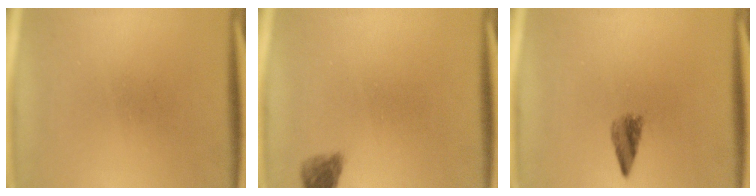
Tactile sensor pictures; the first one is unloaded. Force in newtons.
{"total": 2.4}
{"total": 2.6}